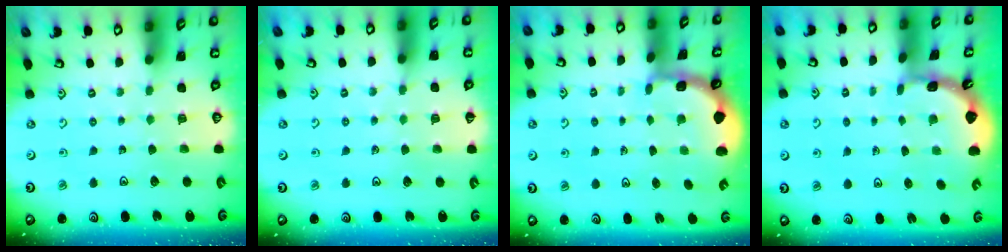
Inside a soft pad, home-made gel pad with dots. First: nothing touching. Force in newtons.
{"total": 4.3, "press": 4.3, "slide": 0.7}
{"total": 1.9, "press": 1.9, "slide": 0.2}
{"total": 1.7, "press": 1.7, "slide": 0.2}